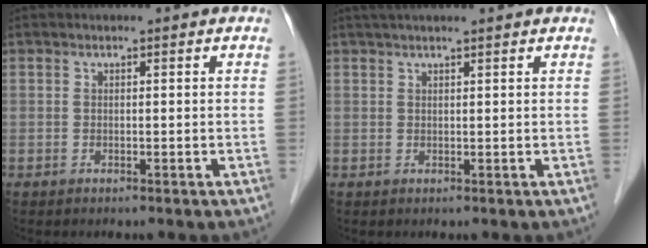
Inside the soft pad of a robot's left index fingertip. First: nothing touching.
{"total": 7.3, "force": [6.2, 0.3, 3.8], "torque": [-0.058, 0.038, 0.086]}